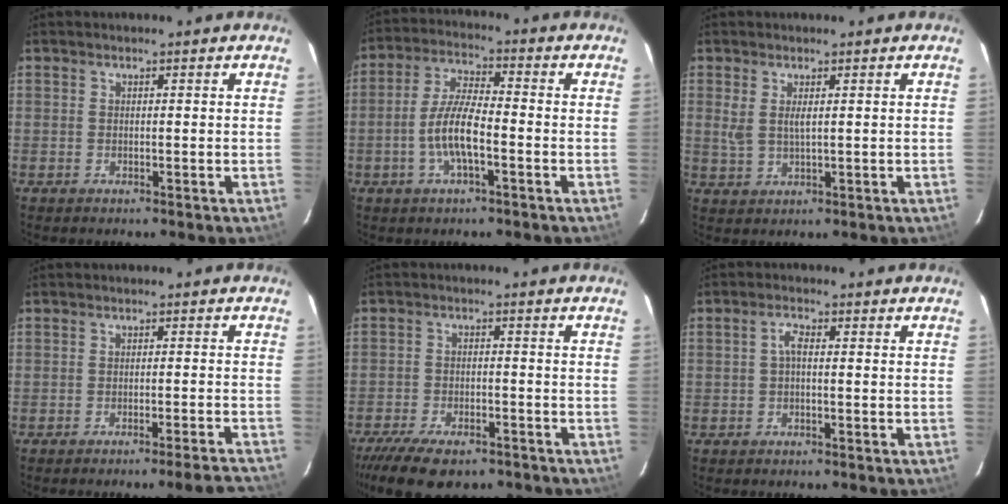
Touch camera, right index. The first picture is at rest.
{"total": 8.3, "force": [-2.7, 2.1, 7.6], "torque": [-0.156, 0.005, -0.053]}
{"total": 3.3, "force": [1.0, 1.1, 2.9], "torque": [-0.057, -0.004, 0.022]}
{"total": 8.2, "force": [-7.7, -1.2, 2.4], "torque": [-0.029, 0.002, -0.094]}
{"total": 12.9, "force": [-10.1, 4.7, 6.6], "torque": [-0.152, -0.029, -0.162]}
{"total": 1.9, "force": [-0.2, 0.7, 1.7], "torque": [-0.036, 0.009, -0.006]}